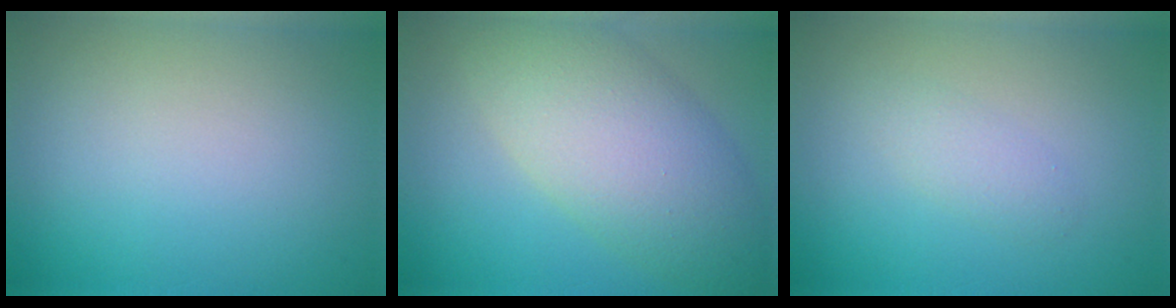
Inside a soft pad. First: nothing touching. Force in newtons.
{"total": 8.6, "press": 8.6, "slide": 0.4}
{"total": 1.5, "press": 1.5, "slide": 0.1}